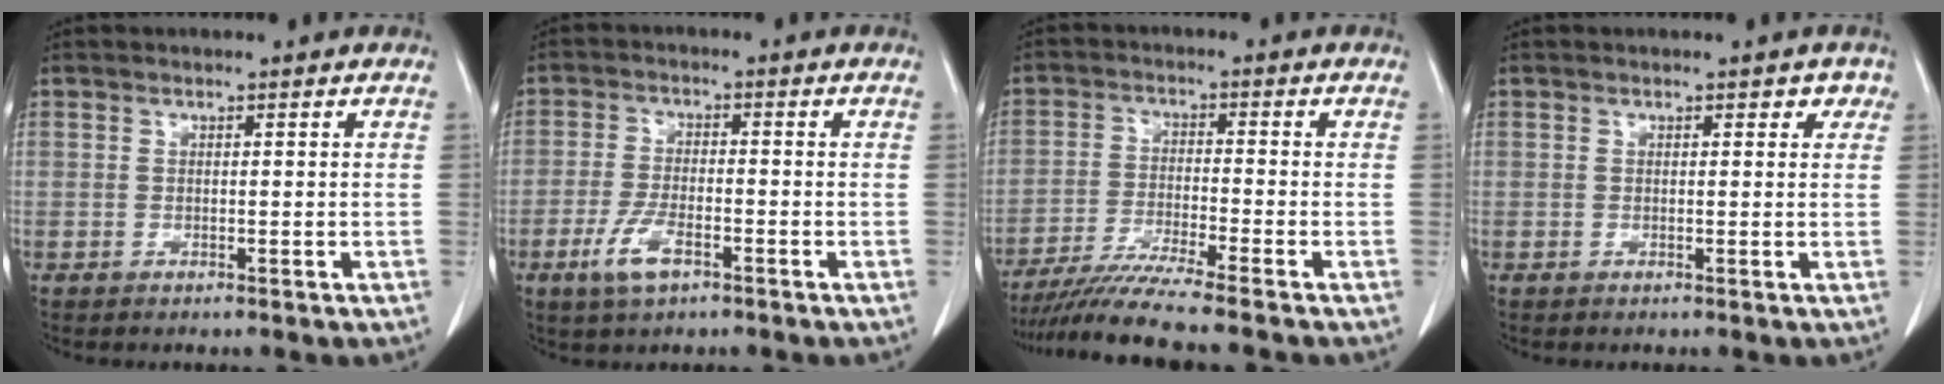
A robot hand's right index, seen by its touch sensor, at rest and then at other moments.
{"total": 5.8, "force": [-3.1, 1.8, 4.5], "torque": [-0.097, -0.006, -0.056]}
{"total": 8.9, "force": [-7.6, -1.8, 4.2], "torque": [-0.070, -0.027, -0.135]}
{"total": 1.6, "force": [0.9, 1.1, 0.8], "torque": [0.003, 0.003, 0.005]}